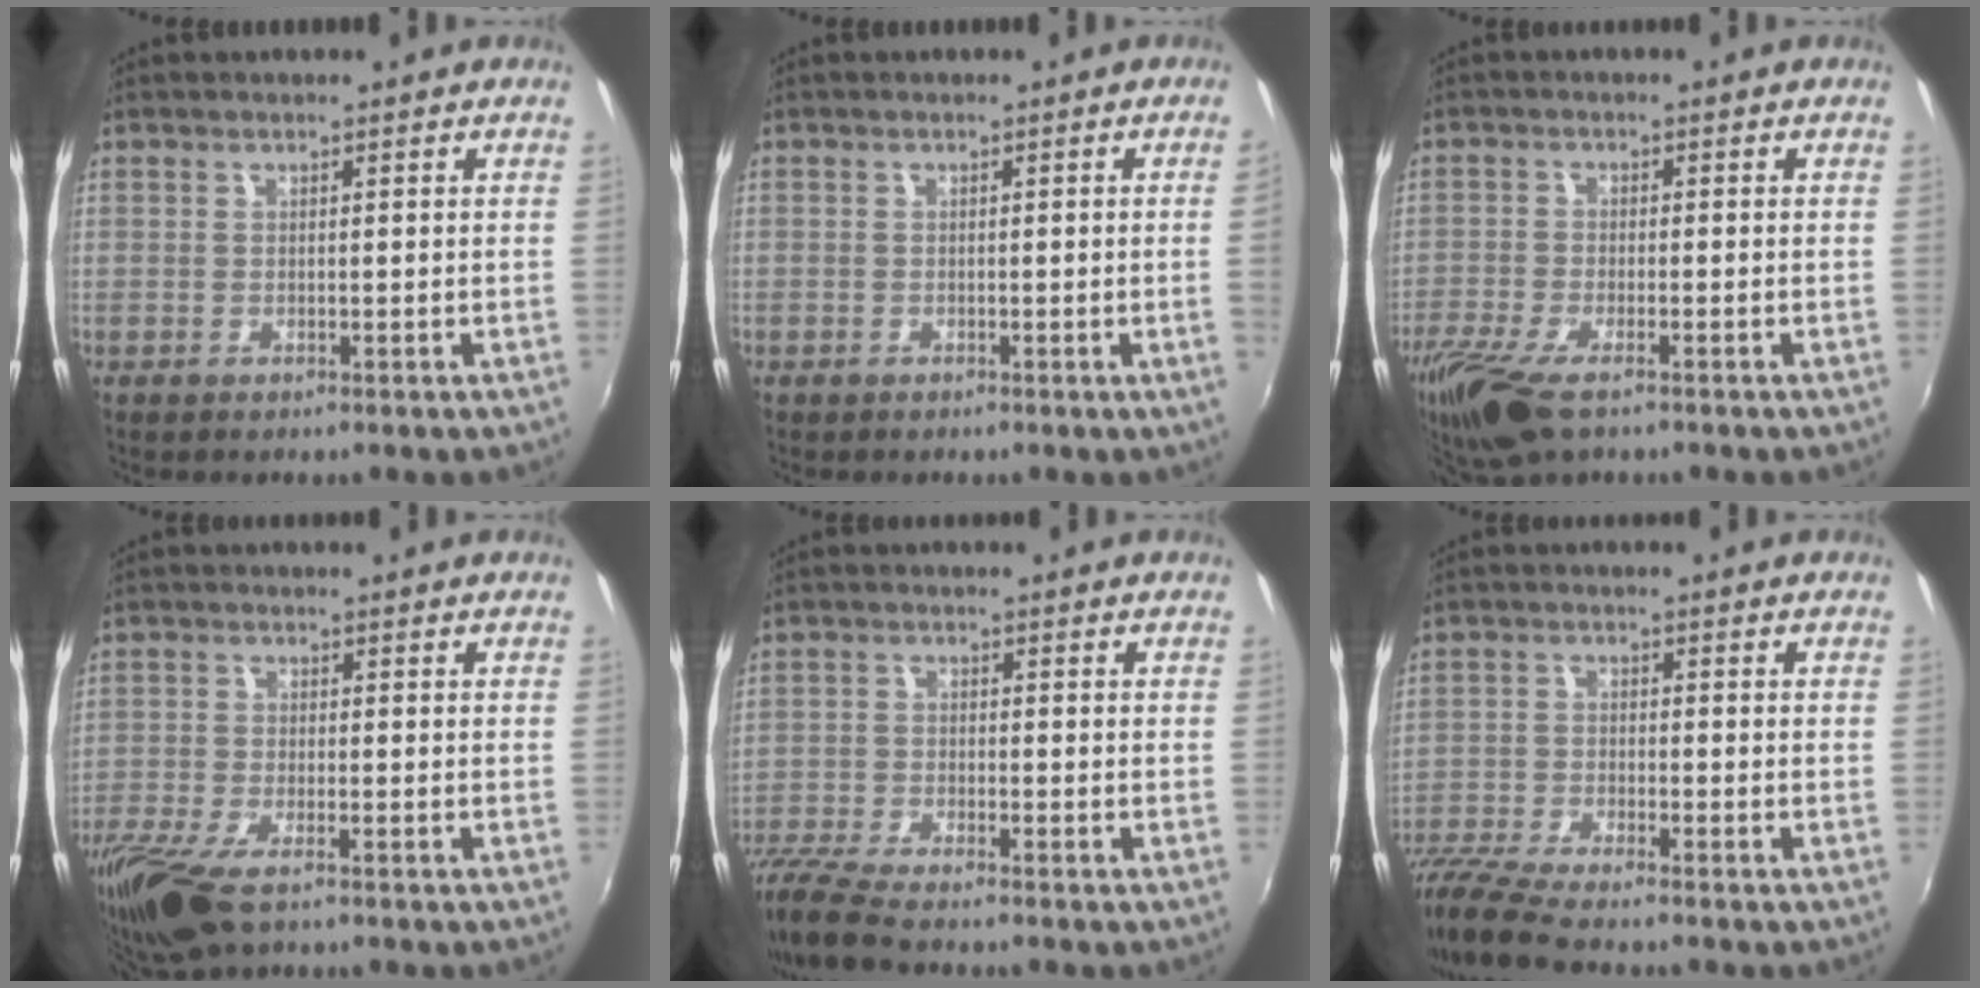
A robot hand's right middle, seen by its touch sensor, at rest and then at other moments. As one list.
[{"total": 1.1, "force": [-0.2, -0.7, 0.8], "torque": [-0.011, -0.004, -0.002]}, {"total": 11.4, "force": [-7.6, 3.8, 7.6], "torque": [-0.183, -0.044, -0.146]}, {"total": 12.2, "force": [-8.2, 4.2, 8.0], "torque": [-0.192, -0.048, -0.156]}, {"total": 9.5, "force": [-8.4, 0.9, 4.3], "torque": [-0.113, -0.027, -0.164]}, {"total": 9.7, "force": [-8.6, 0.7, 4.3], "torque": [-0.111, -0.023, -0.169]}]